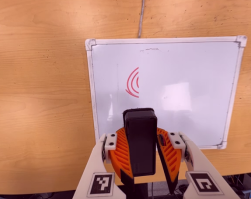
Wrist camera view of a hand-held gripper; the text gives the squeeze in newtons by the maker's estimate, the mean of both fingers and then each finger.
{"total": 10.9, "left": 10.8, "right": 11.0}